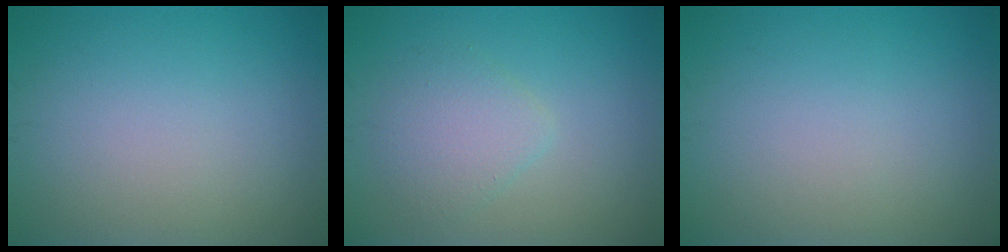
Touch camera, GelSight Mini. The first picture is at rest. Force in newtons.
{"total": 2.5, "press": 2.5, "slide": 0.2}
{"total": 0.0}